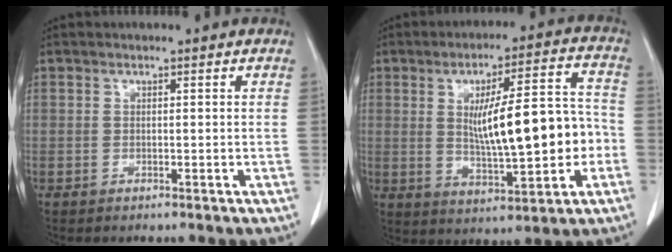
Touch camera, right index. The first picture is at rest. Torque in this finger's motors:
{"motor_torque": [0.70, -0.01, 0.63, 0.11]}